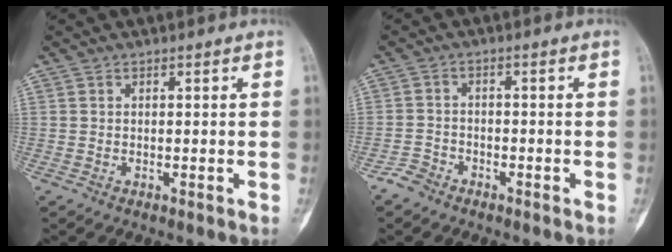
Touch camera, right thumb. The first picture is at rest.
{"total": 2.9, "force": [-2.3, 1.8, 0.5], "torque": [-0.011, 0.013, -0.048]}